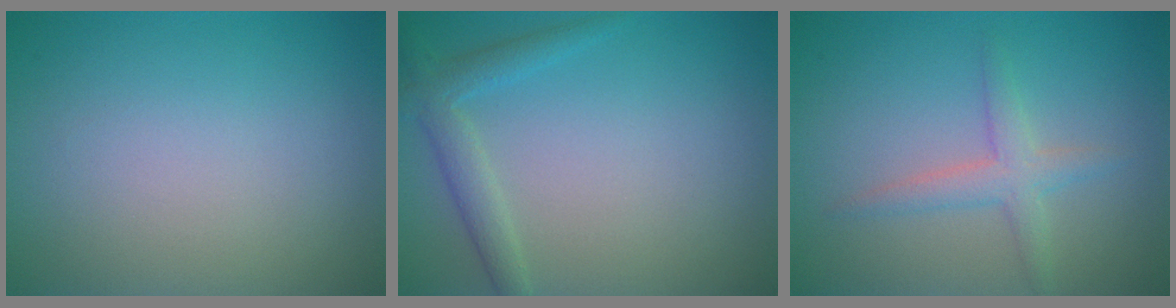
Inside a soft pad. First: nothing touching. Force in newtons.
{"total": 2.4, "press": 2.4, "slide": 0.2}
{"total": 2.3, "press": 2.3, "slide": 0.2}